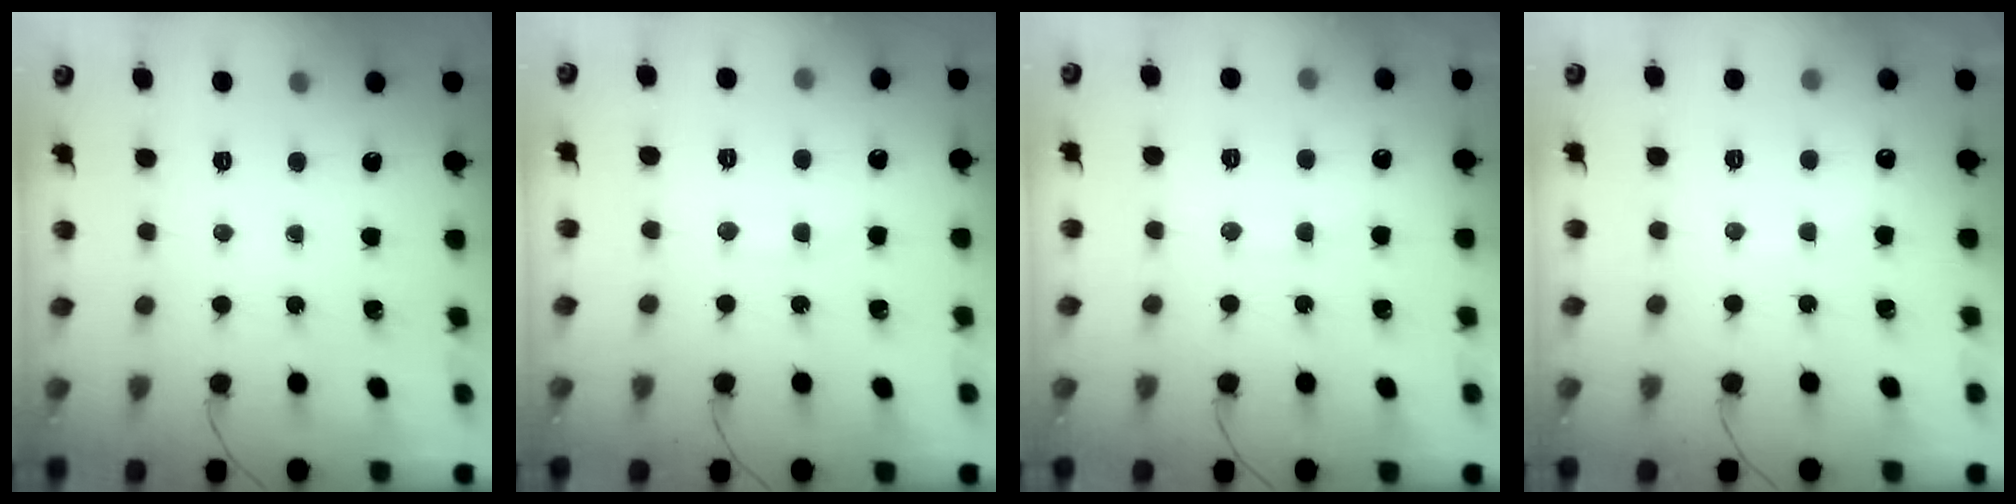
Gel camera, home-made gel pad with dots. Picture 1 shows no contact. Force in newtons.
{"total": 6.5, "press": 6.4, "slide": 1.4}
{"total": 8.6, "press": 8.5, "slide": 0.9}
{"total": 5.8, "press": 5.7, "slide": 1.0}